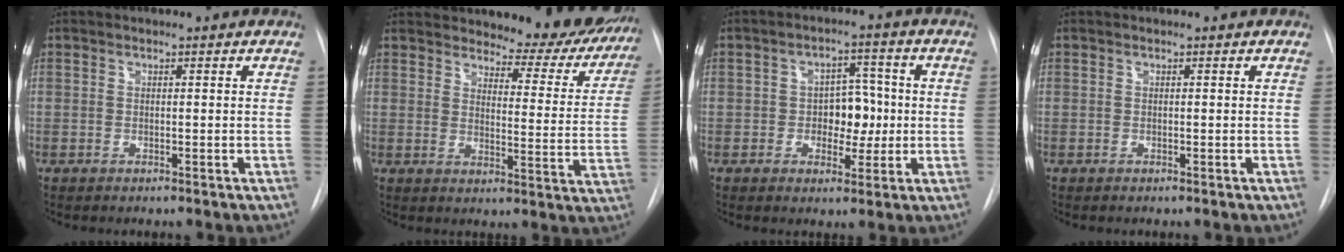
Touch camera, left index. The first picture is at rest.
{"total": 18.3, "force": [16.5, 5.2, 5.9], "torque": [-0.051, -0.054, 0.184]}
{"total": 6.2, "force": [-1.4, 4.0, 4.6], "torque": [-0.058, 0.011, -0.019]}
{"total": 1.0, "force": [-1.0, 0.0, -0.1], "torque": [0.006, -0.005, -0.017]}